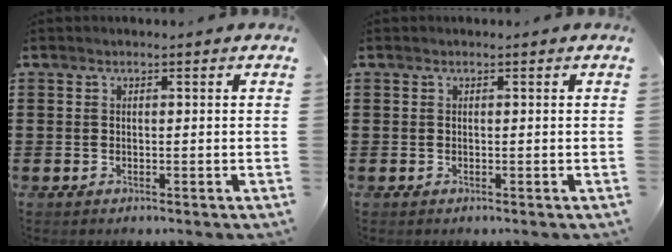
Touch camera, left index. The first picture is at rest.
{"total": 0.0}